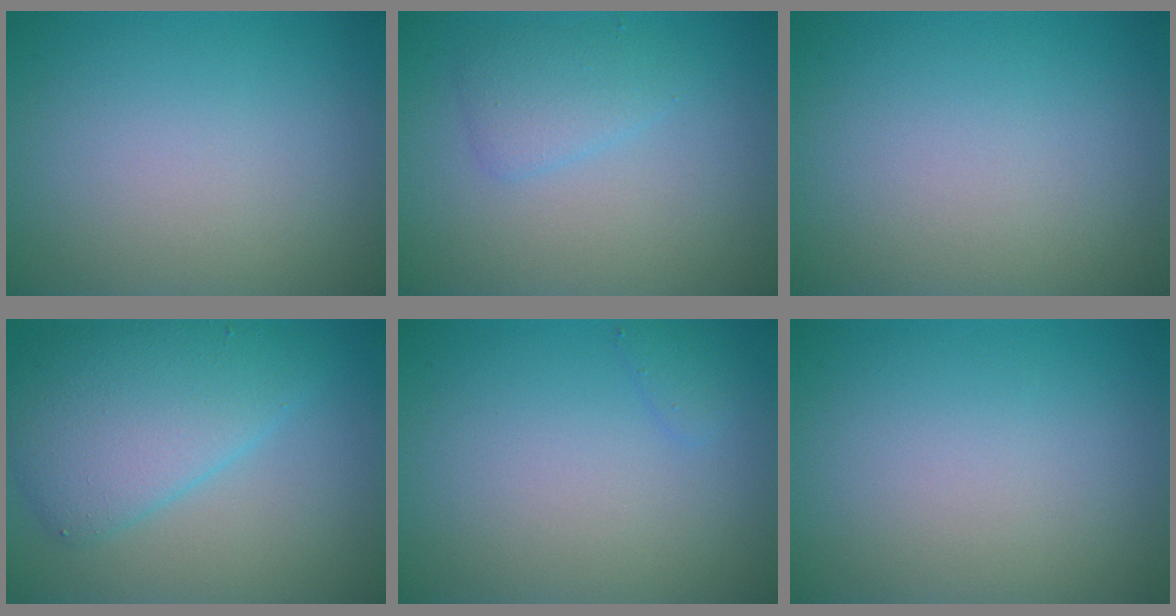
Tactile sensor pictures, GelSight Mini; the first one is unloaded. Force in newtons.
{"total": 2.1, "press": 2.1, "slide": 0.1}
{"total": 0.0}
{"total": 6.0, "press": 6.0, "slide": 0.2}
{"total": 0.8, "press": 0.8, "slide": 0.1}
{"total": 0.0}